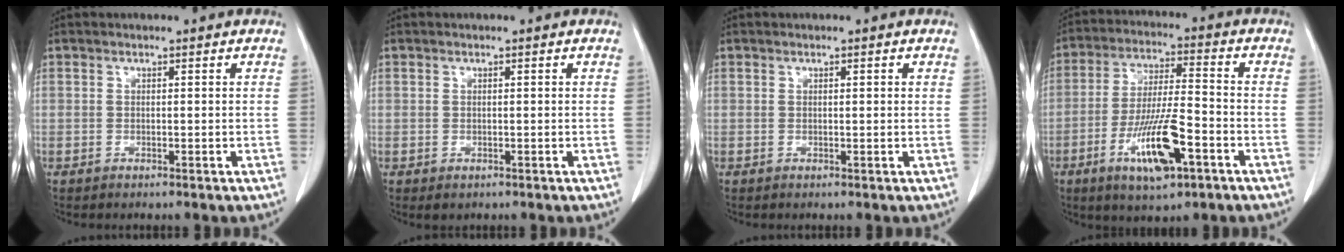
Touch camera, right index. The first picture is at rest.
{"total": 0.8, "force": [-0.1, 0.7, 0.2], "torque": [-0.004, 0.002, 0.002]}
{"total": 0.6, "force": [0.3, 0.1, 0.5], "torque": [-0.012, 0.000, 0.004]}
{"total": 12.2, "force": [-5.3, 2.4, 10.7], "torque": [-0.204, -0.010, -0.091]}